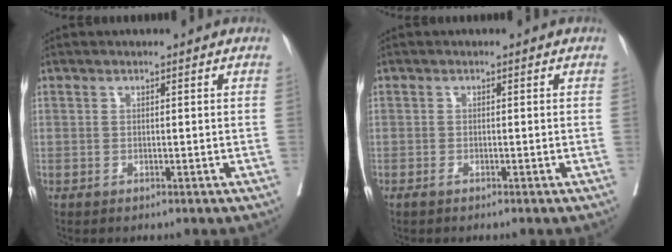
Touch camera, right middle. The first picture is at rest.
{"total": 0.9, "force": [-0.7, -0.1, 0.6], "torque": [-0.011, -0.002, -0.013]}